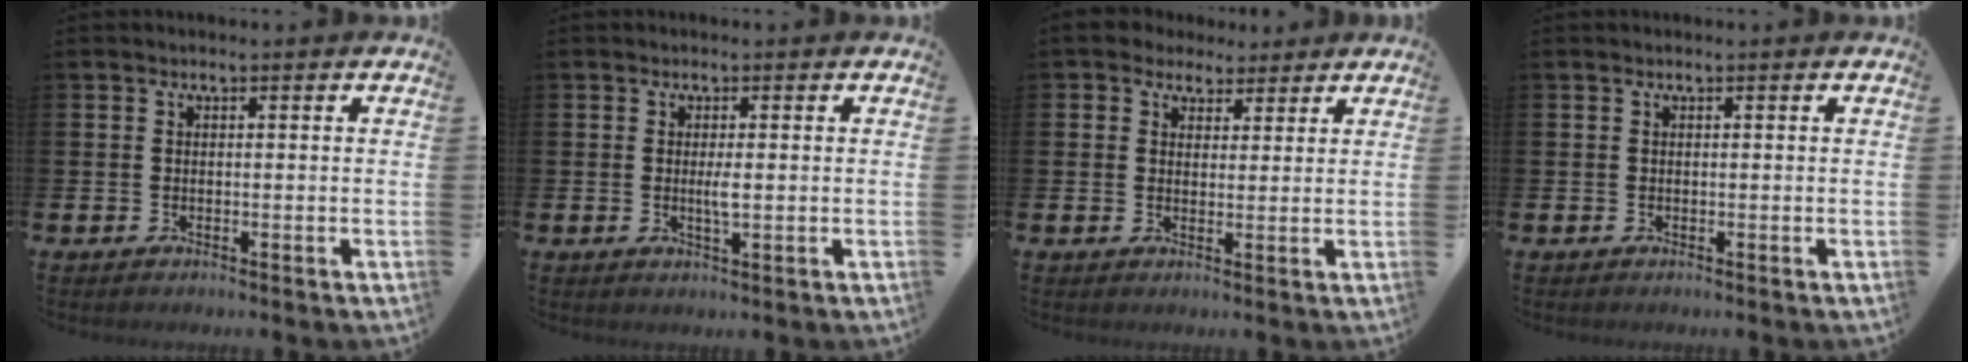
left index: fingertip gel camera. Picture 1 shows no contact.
{"total": 1.7, "force": [0.1, 0.3, 1.6], "torque": [-0.026, -0.005, 0.000]}
{"total": 3.7, "force": [3.0, 2.2, 0.2], "torque": [-0.006, -0.012, 0.051]}
{"total": 0.0}